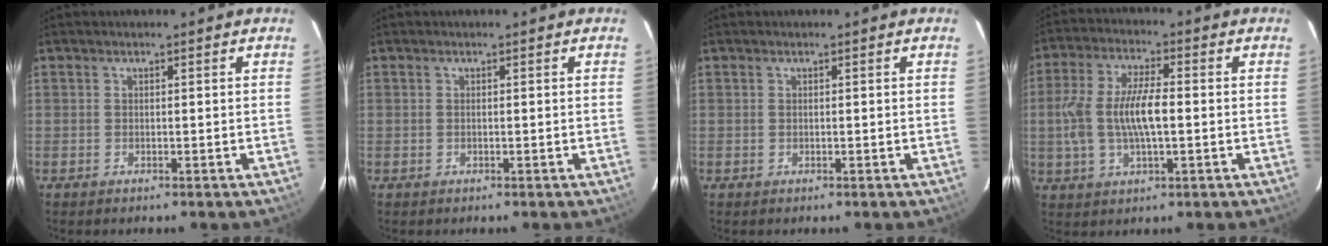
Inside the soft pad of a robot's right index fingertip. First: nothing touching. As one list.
[{"total": 0.0}, {"total": 0.0}, {"total": 10.7, "force": [-0.6, 4.0, 9.9], "torque": [-0.204, 0.006, -0.011]}]